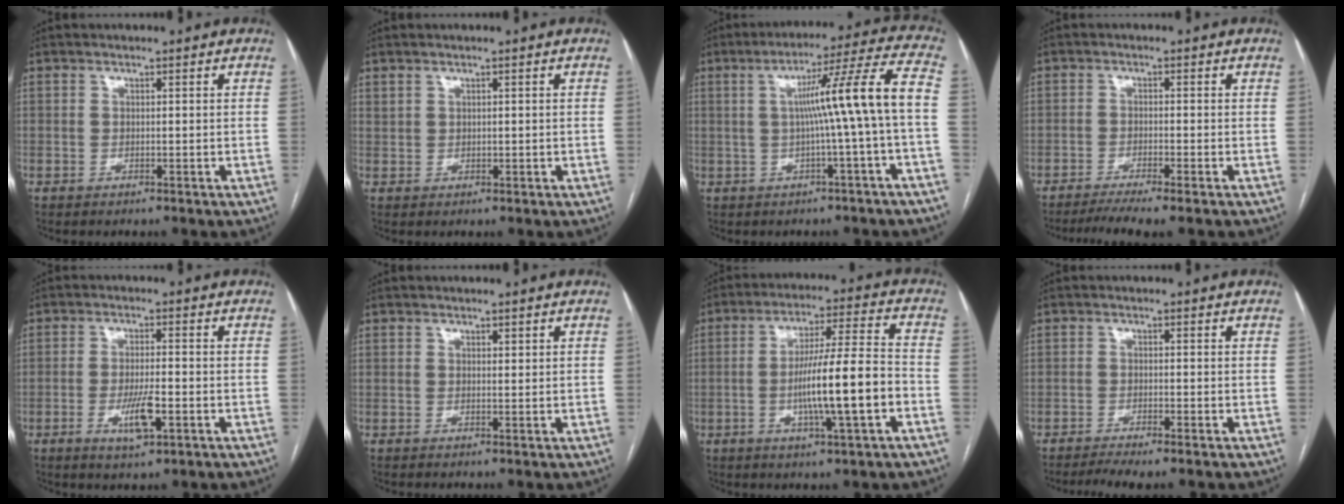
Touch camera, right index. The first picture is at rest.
{"total": 1.2, "force": [0.9, 0.7, 0.4], "torque": [-0.005, 0.003, 0.021]}
{"total": 11.9, "force": [-0.7, -1.8, 11.7], "torque": [-0.164, 0.020, -0.010]}
{"total": 5.8, "force": [-4.6, -0.6, 3.6], "torque": [-0.053, -0.009, -0.074]}
{"total": 5.6, "force": [-1.9, 1.1, 5.1], "torque": [-0.096, -0.007, -0.030]}
{"total": 0.6, "force": [0.4, 0.2, 0.3], "torque": [-0.005, -0.003, 0.005]}
{"total": 13.0, "force": [-3.2, 0.3, 12.6], "torque": [-0.219, 0.005, -0.054]}
{"total": 4.2, "force": [-3.2, -0.1, 2.7], "torque": [-0.043, -0.004, -0.053]}